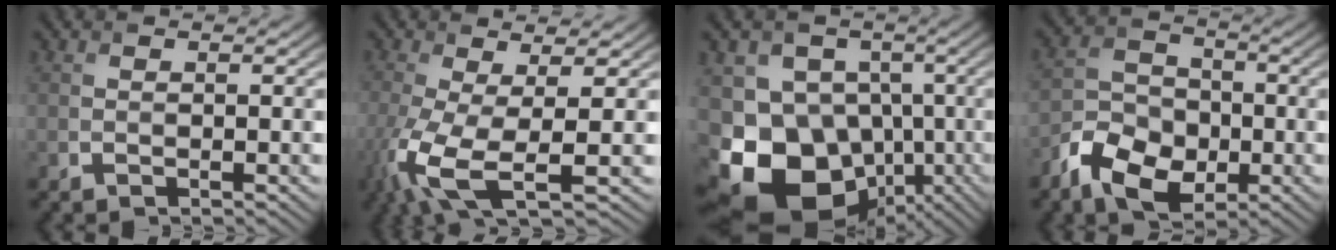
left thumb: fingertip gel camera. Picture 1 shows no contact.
{"total": 8.4, "force": [-2.7, 2.5, 7.6], "torque": [-0.181, -0.019, -0.055]}
{"total": 15.9, "force": [-5.2, 13.0, 7.6], "torque": [-0.164, -0.029, -0.089]}
{"total": 8.5, "force": [-4.2, 5.8, 4.6], "torque": [-0.096, -0.011, -0.091]}